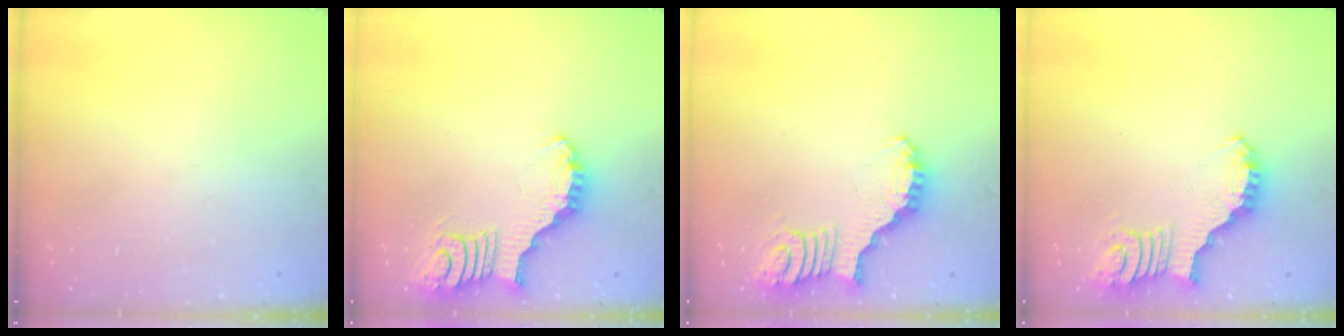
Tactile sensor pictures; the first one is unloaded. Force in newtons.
{"total": 3.1, "press": 3.1, "slide": 0.5}
{"total": 2.6, "press": 2.6, "slide": 0.5}
{"total": 2.7, "press": 2.7, "slide": 0.5}